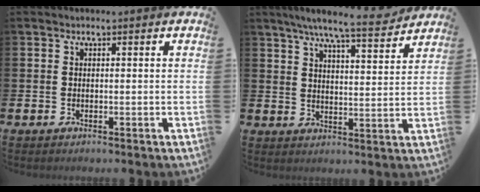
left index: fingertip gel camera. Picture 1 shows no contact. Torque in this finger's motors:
{"motor_torque": [1.02, -1.12, 0.59, 0.21]}